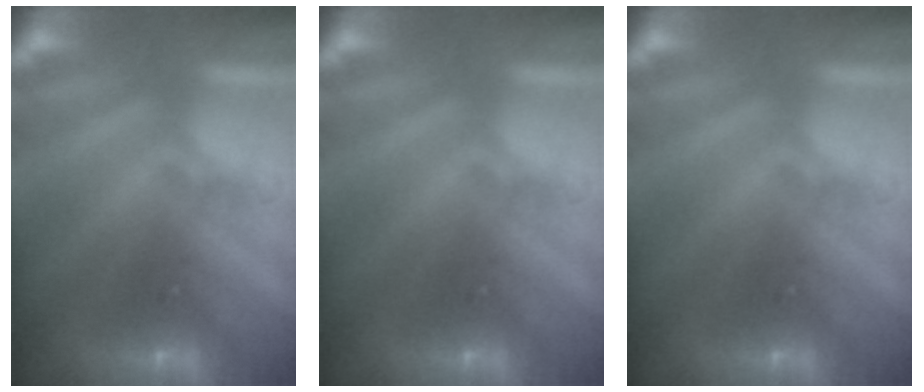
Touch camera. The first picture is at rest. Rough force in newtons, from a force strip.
{"total": 0.0}
{"total": 0.0}